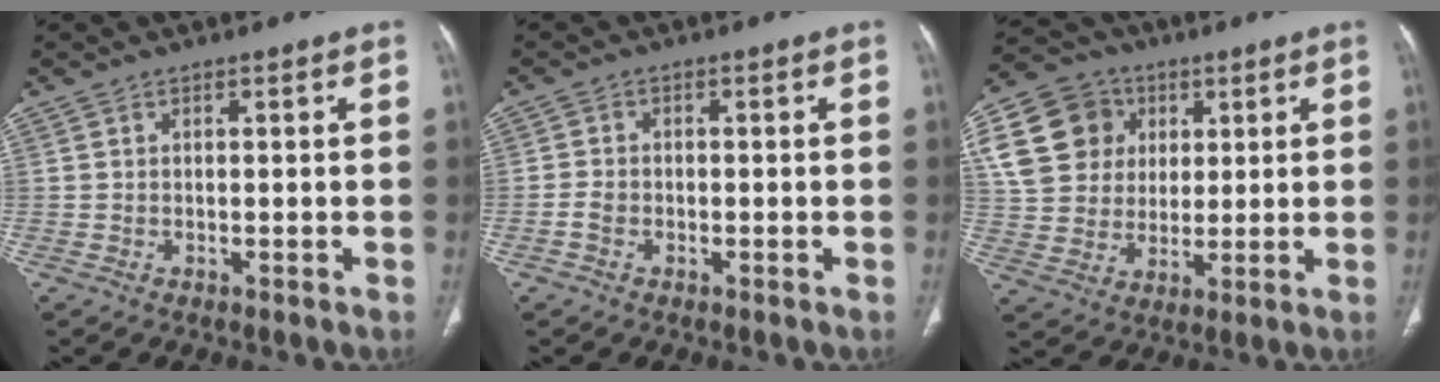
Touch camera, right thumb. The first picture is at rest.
{"total": 2.1, "force": [-0.9, 1.6, 1.0], "torque": [-0.016, 0.010, -0.020]}
{"total": 17.4, "force": [5.6, 14.6, 7.4], "torque": [-0.138, 0.021, 0.104]}